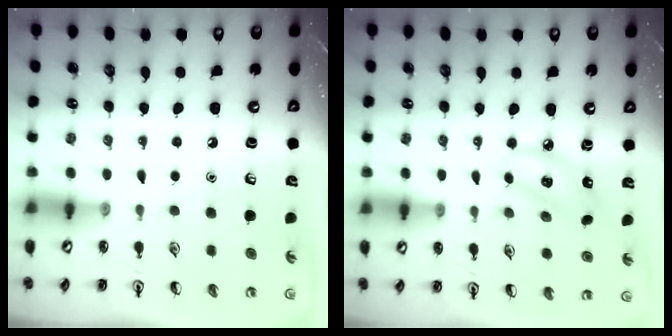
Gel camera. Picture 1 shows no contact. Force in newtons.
{"total": 6.5, "press": 6.4, "slide": 1.3}